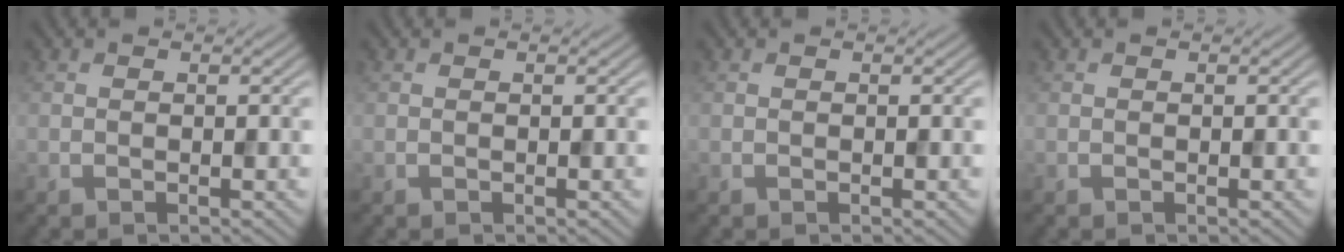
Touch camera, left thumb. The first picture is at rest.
{"total": 0.0}
{"total": 0.0}
{"total": 0.0}